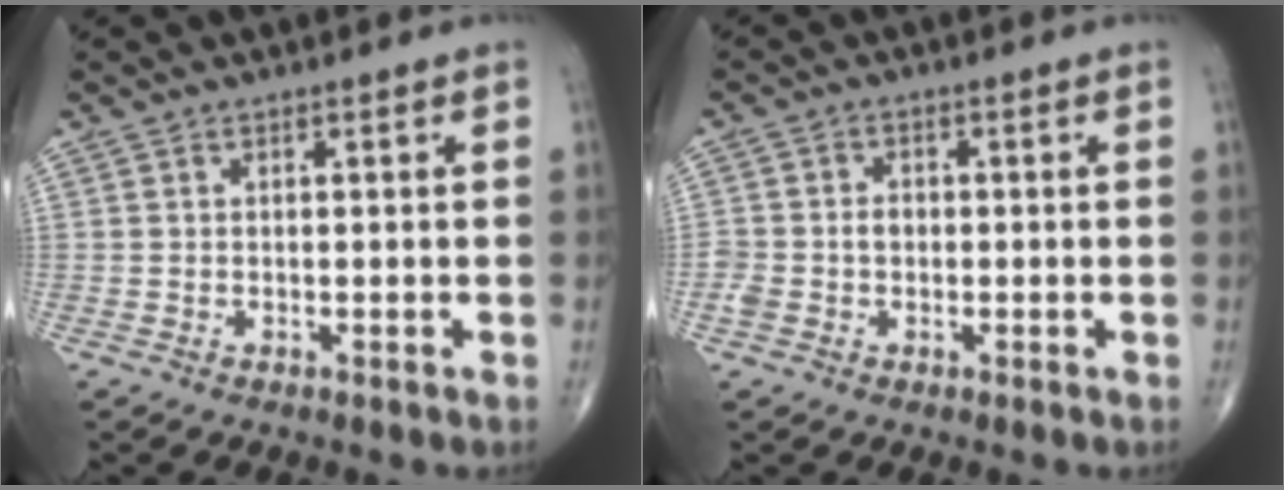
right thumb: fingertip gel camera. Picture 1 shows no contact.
{"total": 3.9, "force": [-0.7, 3.1, 2.2], "torque": [-0.041, 0.016, -0.010]}